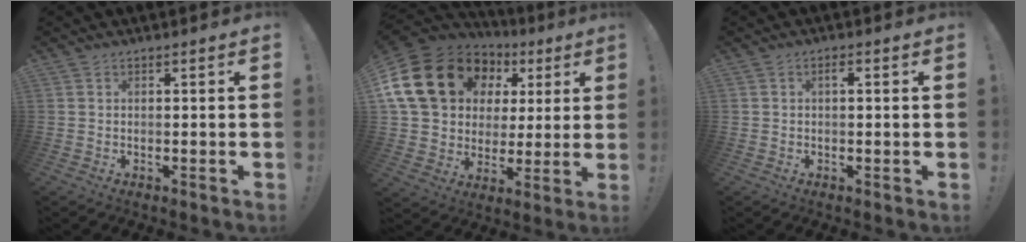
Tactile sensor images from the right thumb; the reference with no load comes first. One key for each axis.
{"total": 22.6, "fx": 9.2, "fy": 16.3, "fz": 12.6, "tx": -0.233, "ty": -0.033, "tz": 0.204}
{"total": 1.4, "fx": 0.1, "fy": 0.2, "fz": 1.4, "tx": -0.020, "ty": 0.001, "tz": -0.001}